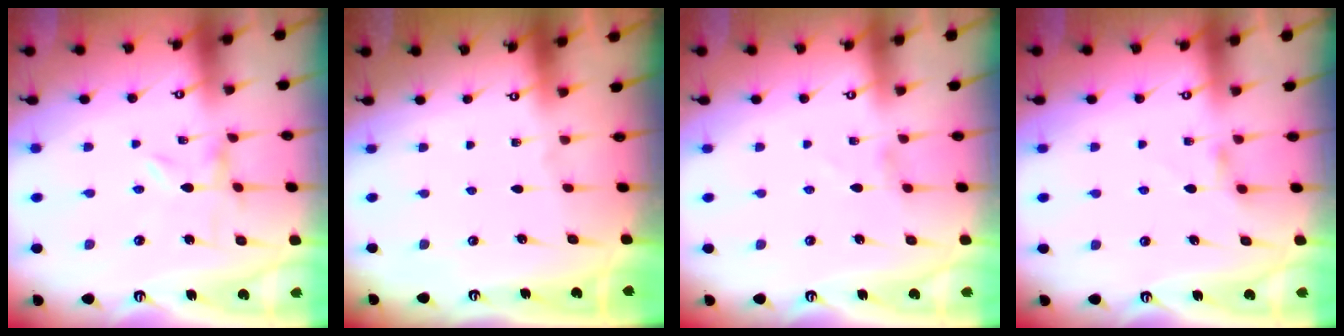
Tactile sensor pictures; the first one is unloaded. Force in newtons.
{"total": 0.0}
{"total": 1.0, "press": 1.0, "slide": 0.3}
{"total": 2.8, "press": 2.7, "slide": 0.6}